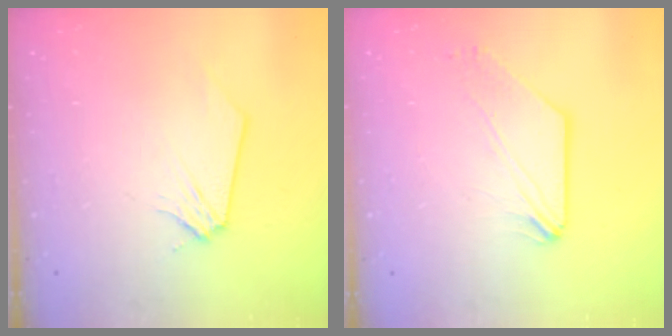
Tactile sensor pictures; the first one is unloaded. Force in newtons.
{"total": 1.6, "press": 1.6, "slide": 0.4}